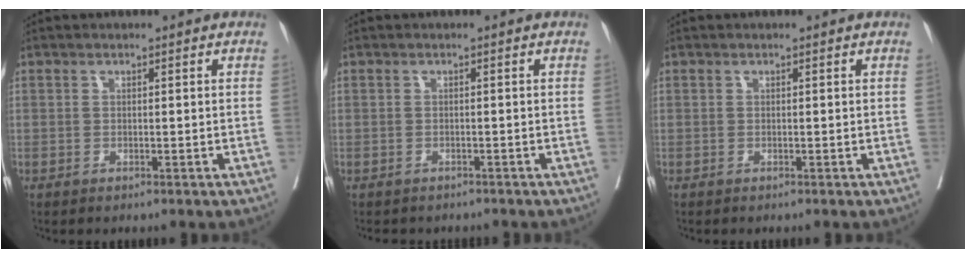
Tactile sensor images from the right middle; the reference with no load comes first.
{"total": 3.7, "force": [-3.2, 1.6, 0.8], "torque": [-0.010, 0.000, -0.041]}
{"total": 0.0}